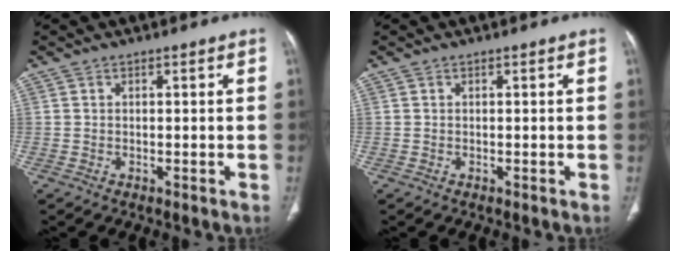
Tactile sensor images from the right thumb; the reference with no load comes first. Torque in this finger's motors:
{"motor_torque": [-0.06, 0.11, -0.19, 0.19, 0.01]}